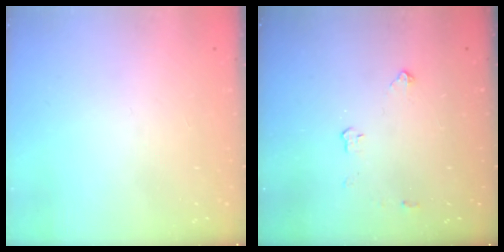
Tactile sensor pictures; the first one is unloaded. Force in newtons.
{"total": 3.1, "press": 3.1, "slide": 0.5}